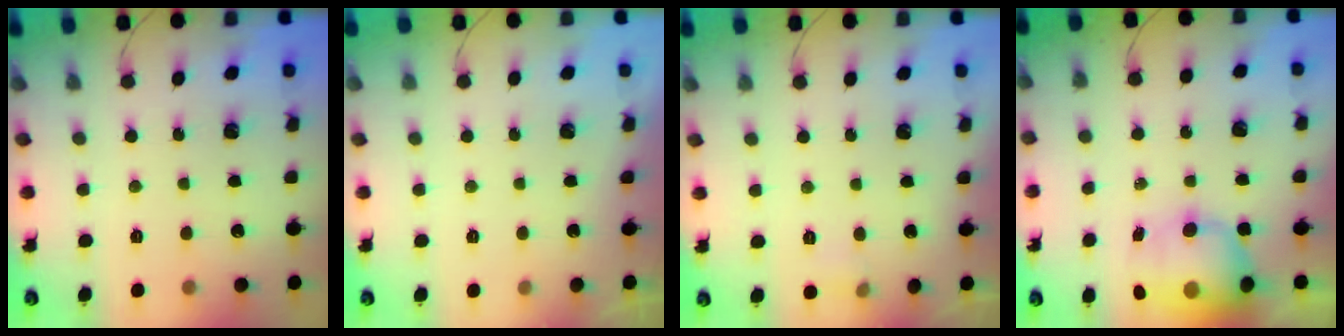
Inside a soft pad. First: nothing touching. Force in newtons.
{"total": 0.0}
{"total": 7.6, "press": 3.7, "slide": 6.6}
{"total": 12.4, "press": 12.0, "slide": 2.8}